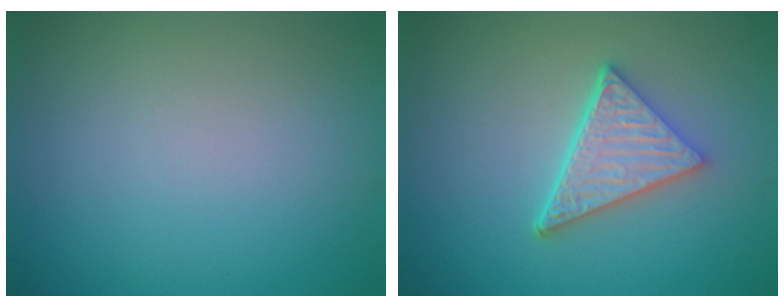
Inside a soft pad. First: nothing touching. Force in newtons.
{"total": 5.0, "press": 3.6, "slide": 3.5}